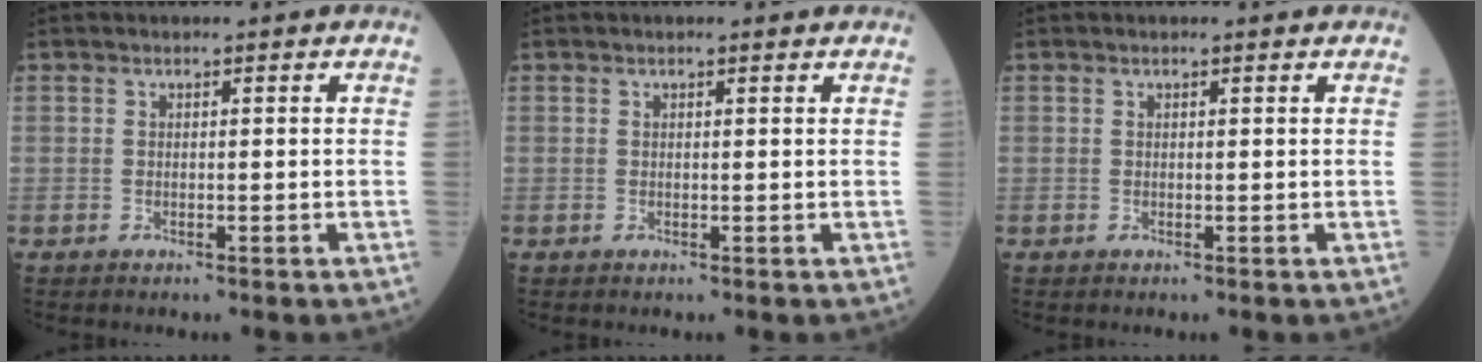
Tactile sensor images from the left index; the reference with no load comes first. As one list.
[{"total": 0.9, "force": [0.8, 0.0, 0.3], "torque": [-0.012, 0.002, 0.009]}, {"total": 0.6, "force": [0.6, 0.0, 0.2], "torque": [-0.009, 0.001, 0.006]}]